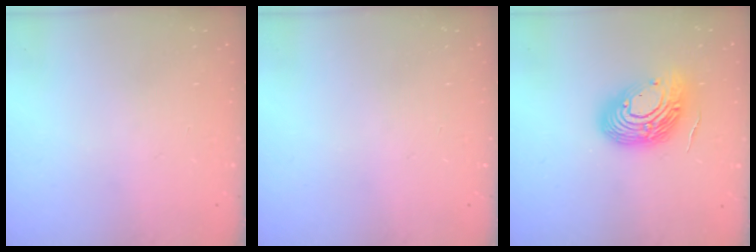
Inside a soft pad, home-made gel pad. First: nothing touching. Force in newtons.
{"total": 0.0}
{"total": 15.7, "press": 15.7, "slide": 1.1}